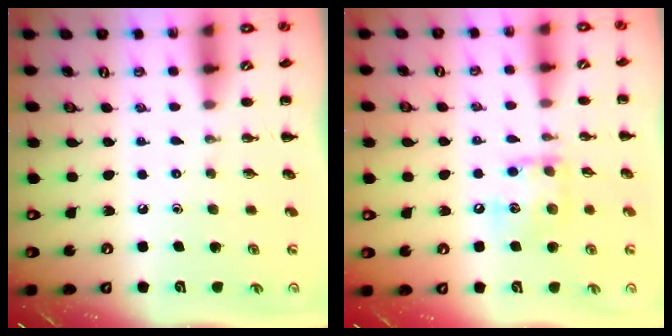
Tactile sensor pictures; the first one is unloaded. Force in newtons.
{"total": 11.1, "press": 11.0, "slide": 1.2}